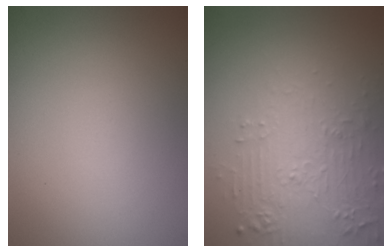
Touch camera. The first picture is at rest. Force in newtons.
{"total": 5.7, "press": 3.7, "slide": 4.4}